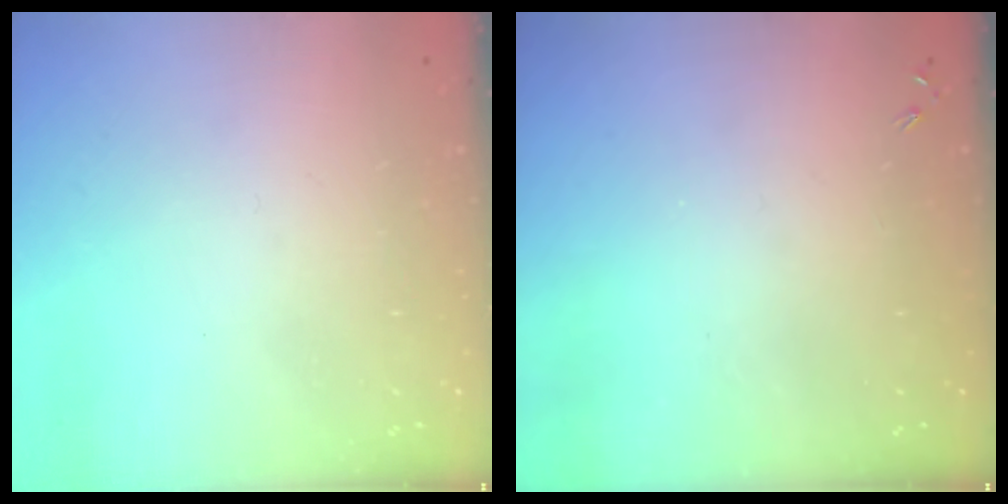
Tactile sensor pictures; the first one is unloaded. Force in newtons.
{"total": 0.0}